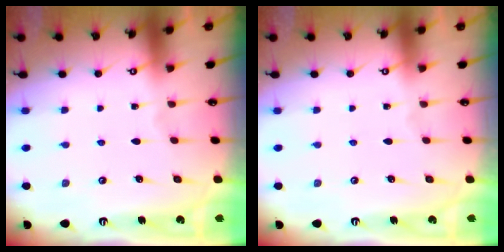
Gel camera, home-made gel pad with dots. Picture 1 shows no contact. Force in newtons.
{"total": 0.0}